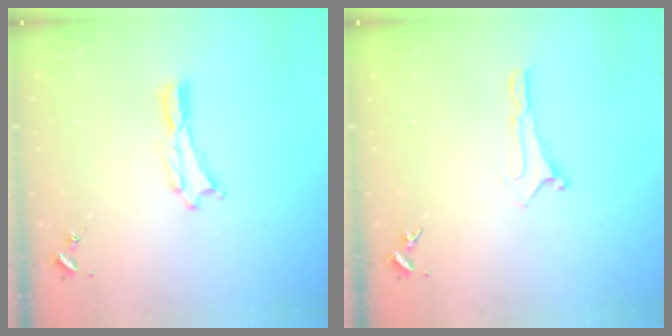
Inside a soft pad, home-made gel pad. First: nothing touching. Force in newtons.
{"total": 0.0}